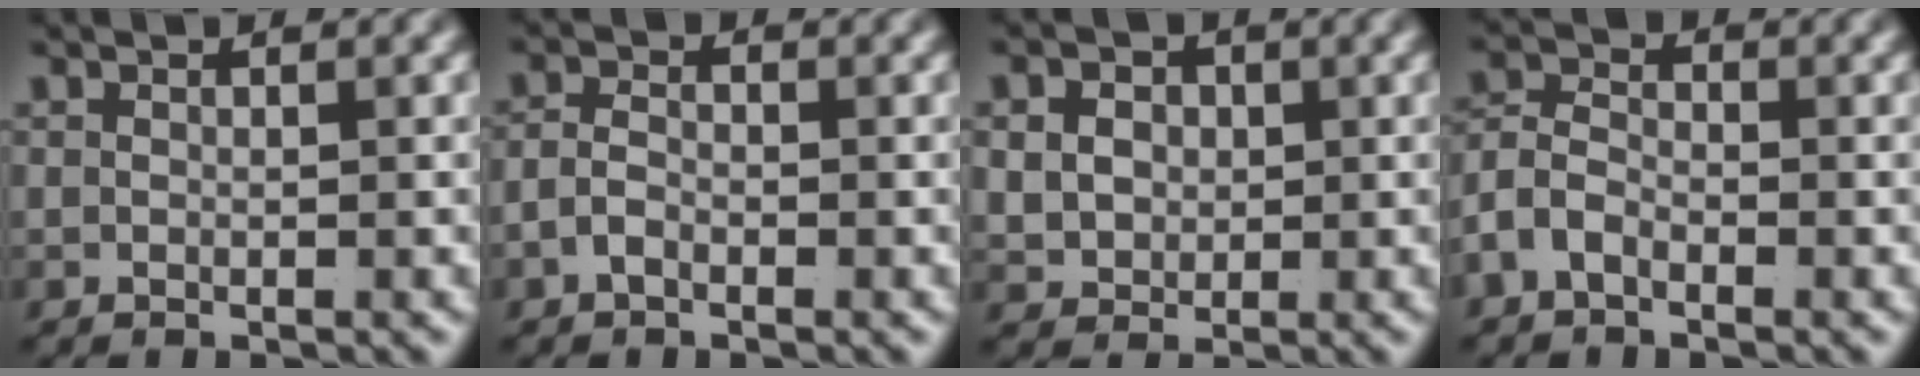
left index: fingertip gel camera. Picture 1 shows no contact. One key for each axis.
{"total": 2.0, "fx": -1.1, "fy": 1.2, "fz": 1.2, "tx": -0.033, "ty": -0.014, "tz": -0.014}
{"total": 4.2, "fx": 0.3, "fy": 3.7, "fz": 1.9, "tx": -0.047, "ty": -0.017, "tz": 0.015}
{"total": 3.7, "fx": -1.4, "fy": 2.9, "fz": 1.9, "tx": -0.056, "ty": -0.020, "tz": -0.020}